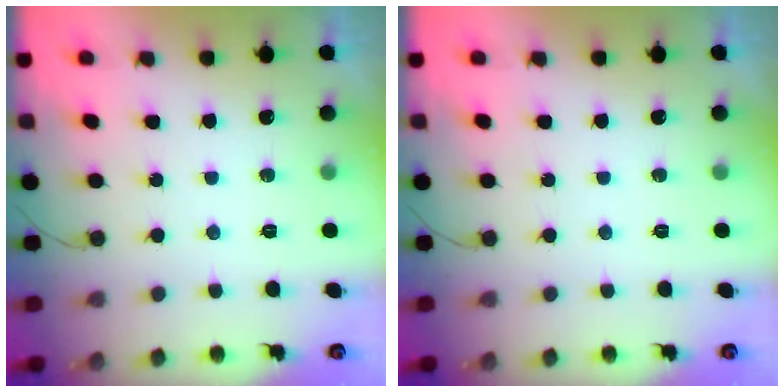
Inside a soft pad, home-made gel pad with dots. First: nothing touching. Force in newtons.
{"total": 0.0}